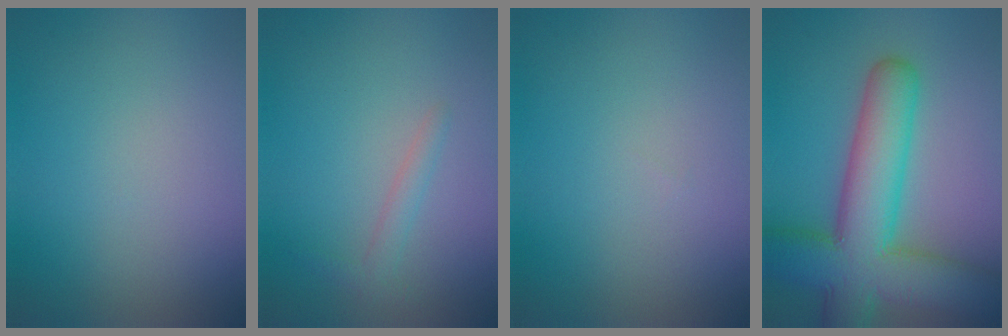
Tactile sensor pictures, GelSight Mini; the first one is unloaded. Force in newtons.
{"total": 1.3, "press": 1.3, "slide": 0.1}
{"total": 0.0}
{"total": 11.0, "press": 11.0, "slide": 0.6}